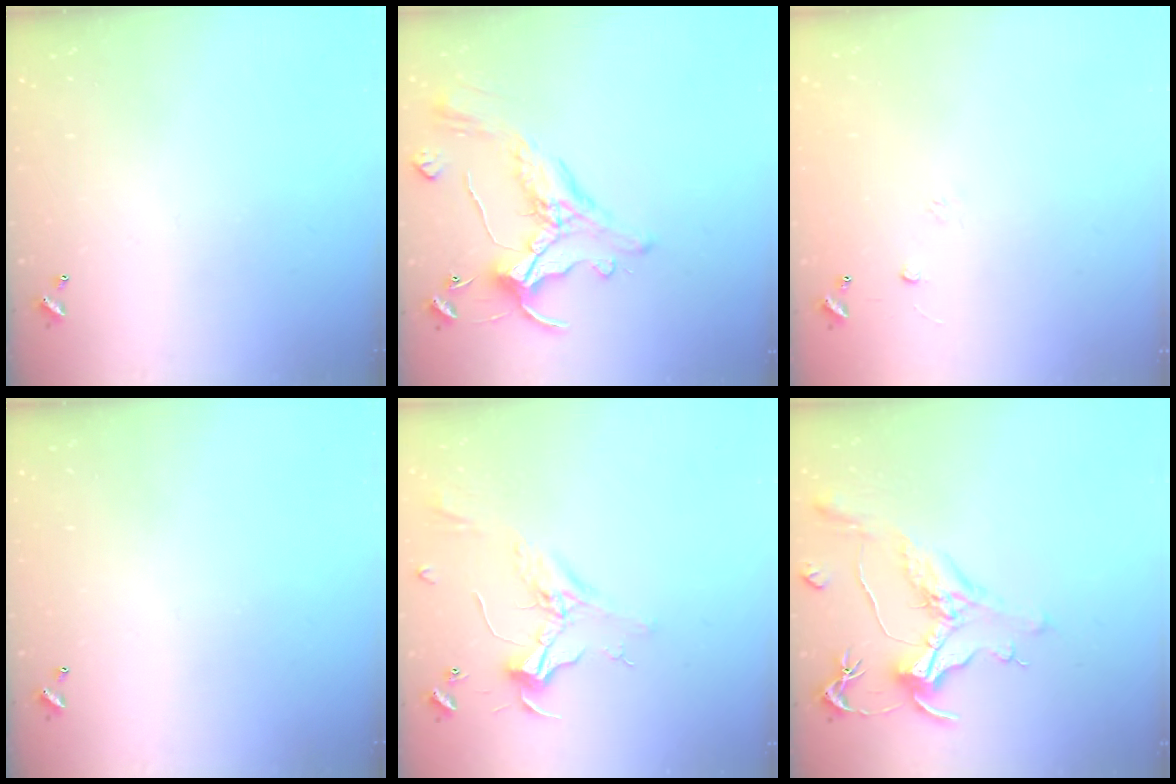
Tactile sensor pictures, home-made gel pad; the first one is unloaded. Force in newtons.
{"total": 2.5, "press": 2.2, "slide": 1.2}
{"total": 6.6, "press": 6.6, "slide": 0.6}
{"total": 0.0}
{"total": 2.4, "press": 2.3, "slide": 0.7}
{"total": 1.3, "press": 1.1, "slide": 0.7}